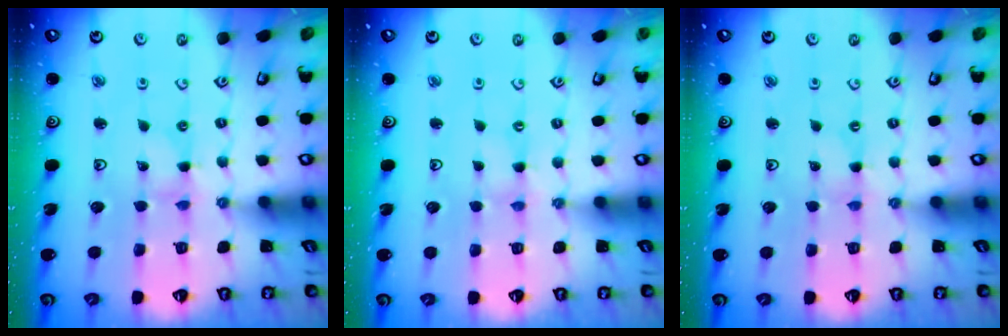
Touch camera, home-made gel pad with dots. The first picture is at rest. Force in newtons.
{"total": 0.0}
{"total": 0.0}